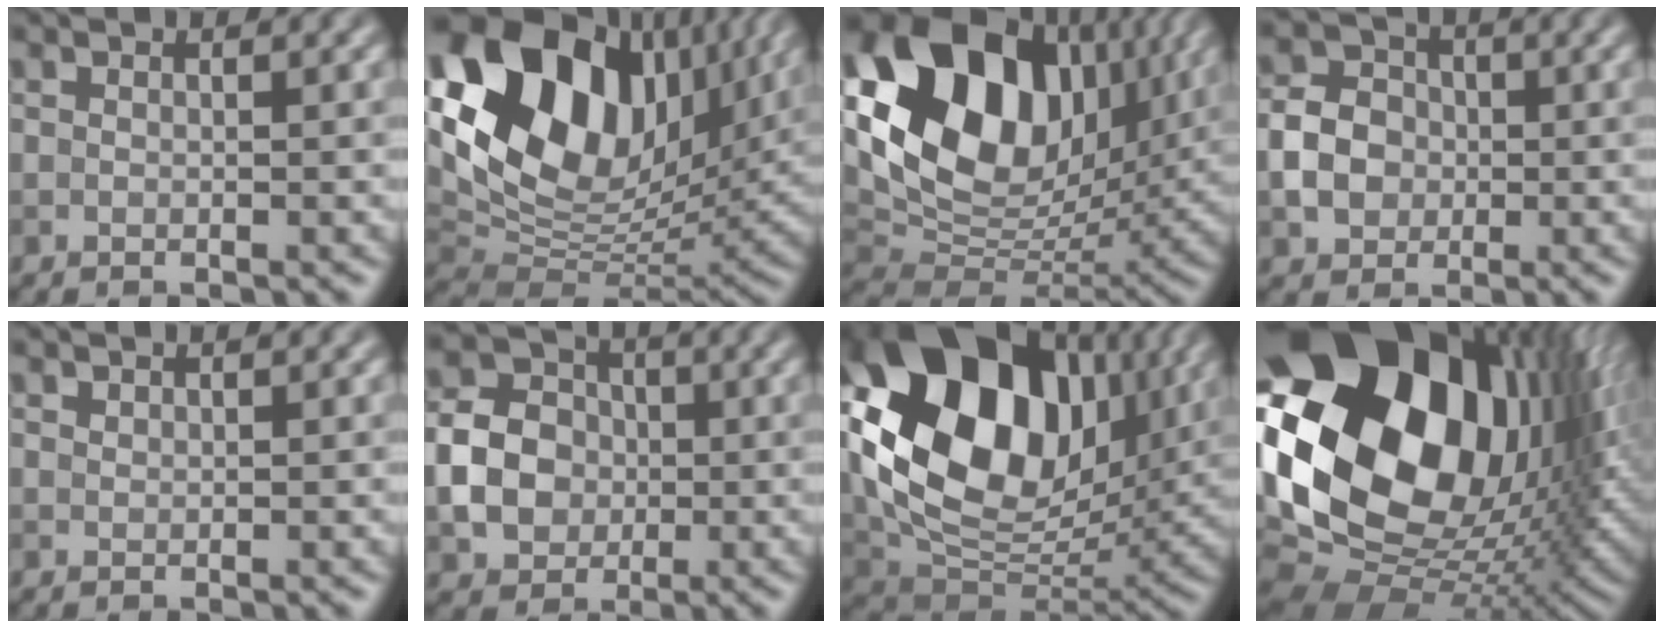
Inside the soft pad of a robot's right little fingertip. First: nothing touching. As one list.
[{"total": 17.3, "force": [8.4, 10.5, 10.9], "torque": [-0.231, 0.036, 0.153]}, {"total": 16.0, "force": [6.4, 10.6, 10.1], "torque": [-0.201, 0.022, 0.119]}, {"total": 4.0, "force": [-0.7, 3.4, 1.9], "torque": [-0.035, 0.005, -0.016]}, {"total": 0.5, "force": [0.5, 0.2, 0.1], "torque": [-0.002, 0.001, 0.013]}, {"total": 5.1, "force": [-0.8, 4.4, 2.6], "torque": [-0.049, 0.007, -0.021]}, {"total": 16.8, "force": [5.3, 11.1, 11.5], "torque": [-0.216, 0.026, 0.096]}, {"total": 21.9, "force": [6.4, 14.8, 14.9], "torque": [-0.301, 0.009, 0.128]}]